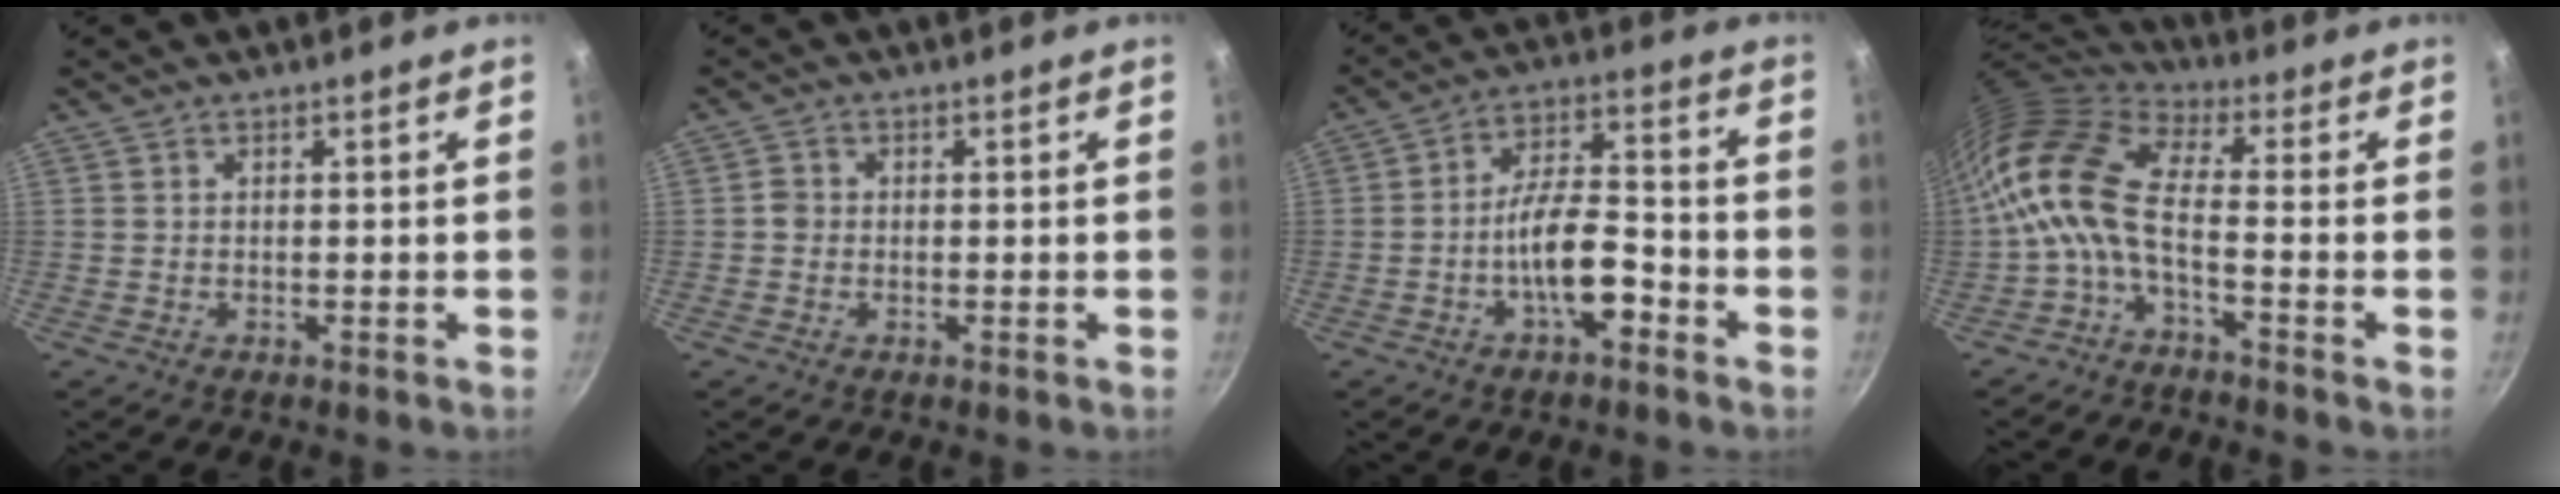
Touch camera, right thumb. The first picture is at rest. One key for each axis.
{"total": 1.6, "fx": -0.3, "fy": 1.4, "fz": 0.5, "tx": -0.004, "ty": 0.008, "tz": -0.009}
{"total": 10.3, "fx": -4.2, "fy": 4.2, "fz": 8.4, "tx": -0.131, "ty": 0.043, "tz": -0.076}
{"total": 12.0, "fx": -2.1, "fy": 4.8, "fz": 10.9, "tx": -0.225, "ty": 0.024, "tz": -0.059}